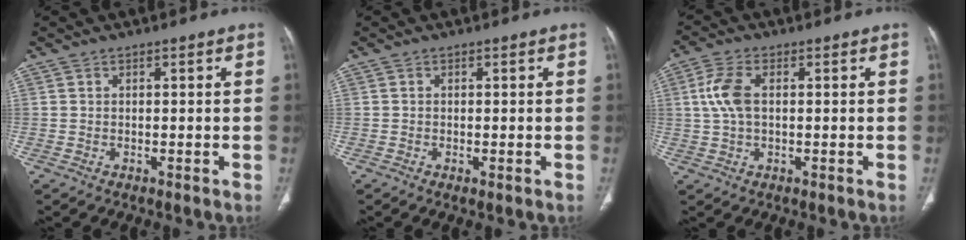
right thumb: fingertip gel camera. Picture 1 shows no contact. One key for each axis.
{"total": 0.9, "fx": -0.3, "fy": 0.4, "fz": 0.8, "tx": -0.016, "ty": -0.003, "tz": -0.004}
{"total": 6.3, "fx": 0.8, "fy": 3.5, "fz": 5.2, "tx": -0.125, "ty": 0.012, "tz": 0.015}